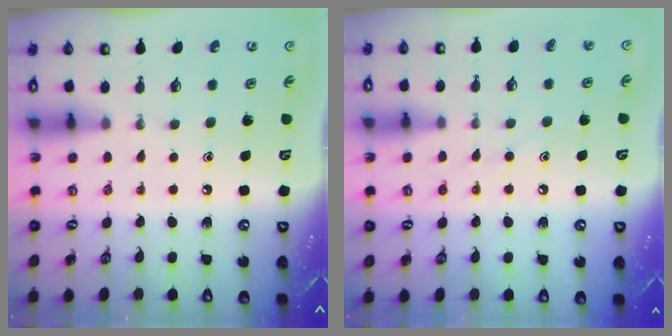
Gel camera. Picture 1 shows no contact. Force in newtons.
{"total": 7.6, "press": 7.6, "slide": 0.3}